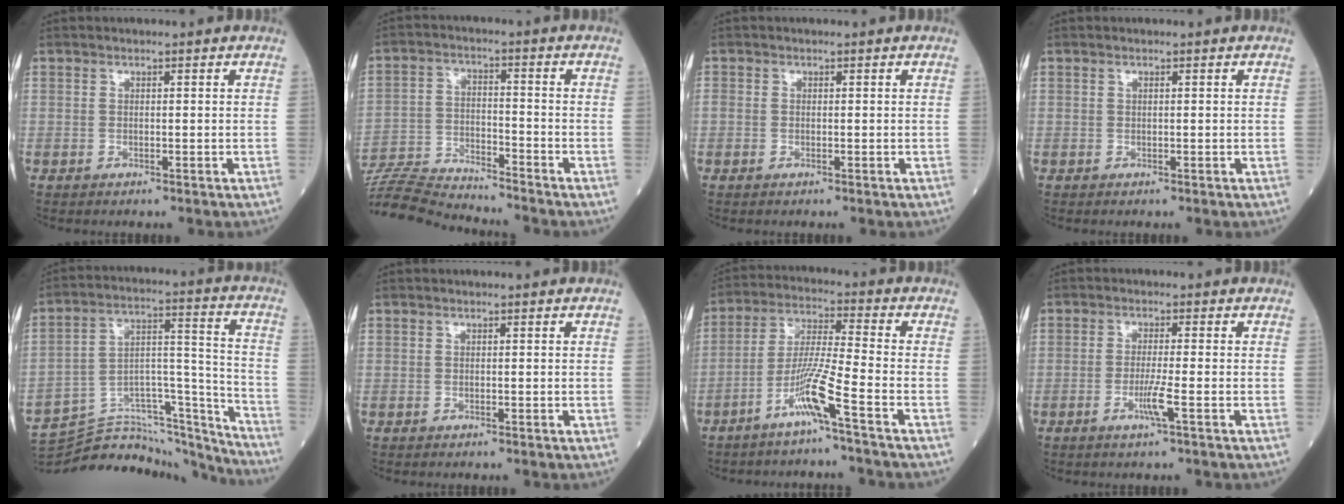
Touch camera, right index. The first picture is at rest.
{"total": 12.2, "force": [-12.0, -0.9, 2.1], "torque": [-0.036, 0.001, -0.219]}
{"total": 0.9, "force": [-0.3, 0.6, 0.6], "torque": [-0.018, -0.002, -0.005]}
{"total": 0.0}
{"total": 24.6, "force": [-23.8, 3.5, 5.4], "torque": [-0.090, 0.036, -0.361]}
{"total": 0.0}
{"total": 8.0, "force": [-4.6, -1.3, 6.4], "torque": [-0.128, -0.005, -0.096]}
{"total": 3.3, "force": [-1.3, -0.5, 3.0], "torque": [-0.062, -0.007, -0.029]}